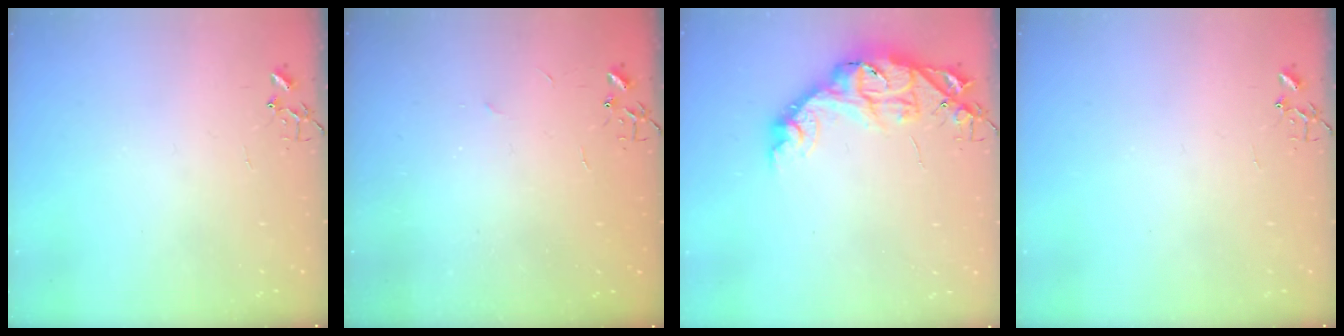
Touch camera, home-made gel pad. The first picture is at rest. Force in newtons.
{"total": 2.2, "press": 2.2, "slide": 0.3}
{"total": 12.7, "press": 12.7, "slide": 0.9}
{"total": 0.0}